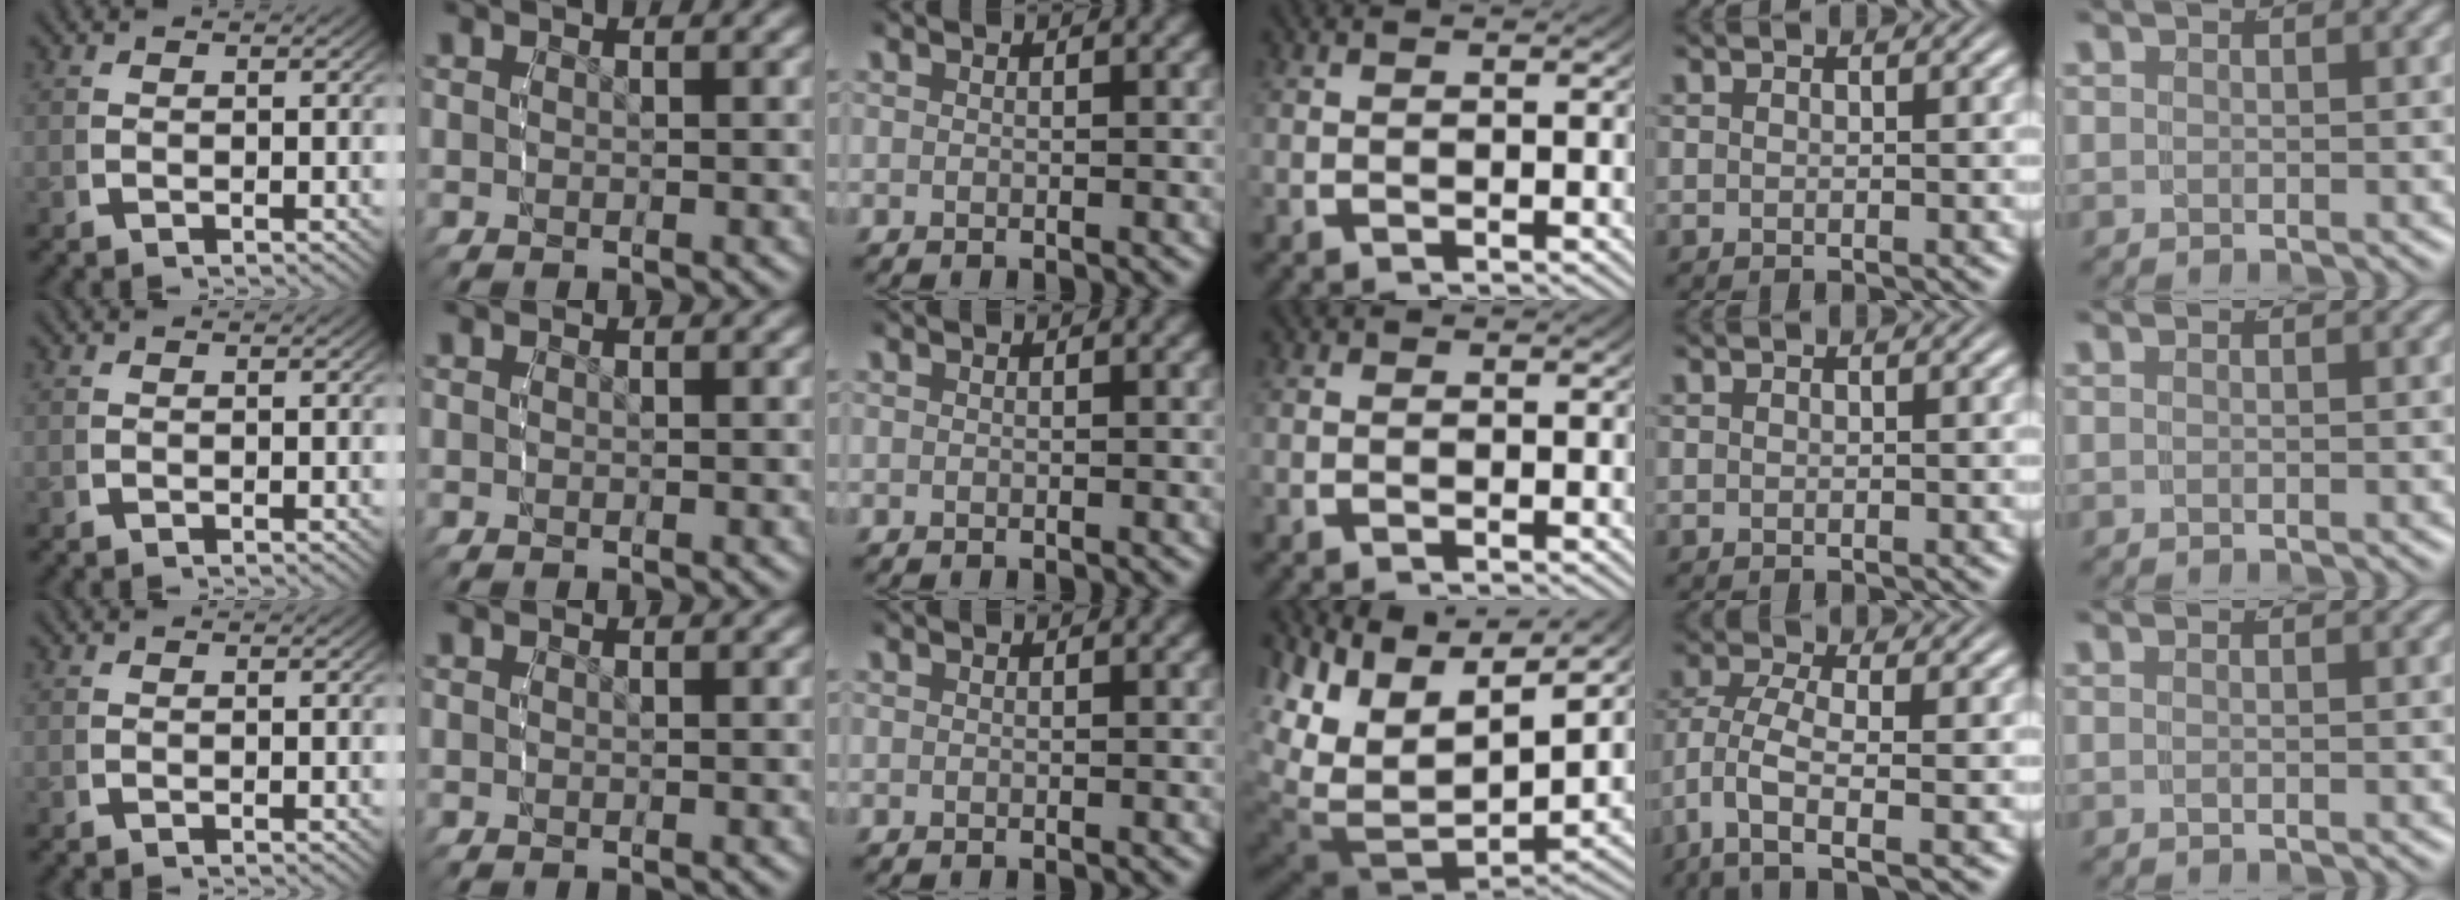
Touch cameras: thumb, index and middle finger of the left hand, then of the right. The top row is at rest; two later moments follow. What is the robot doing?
{"motion": "grasp_and_lifting", "object": "backpack"}